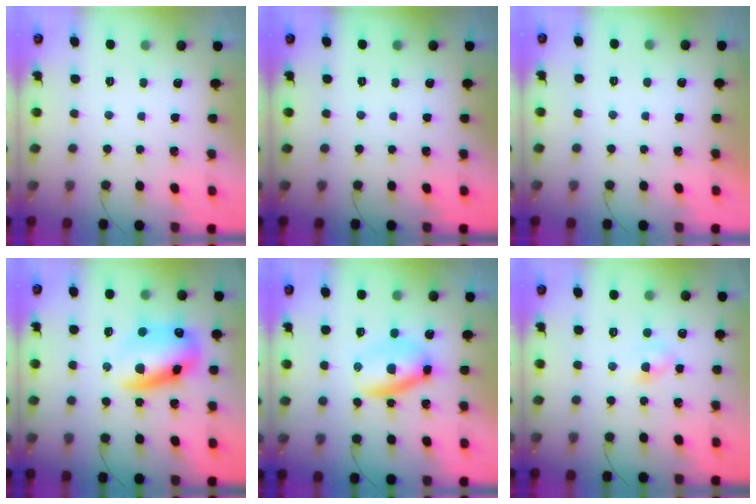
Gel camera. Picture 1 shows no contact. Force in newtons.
{"total": 0.0}
{"total": 1.0, "press": 0.9, "slide": 0.2}
{"total": 15.2, "press": 14.8, "slide": 3.4}
{"total": 7.3, "press": 7.2, "slide": 1.2}
{"total": 2.2, "press": 2.1, "slide": 0.9}